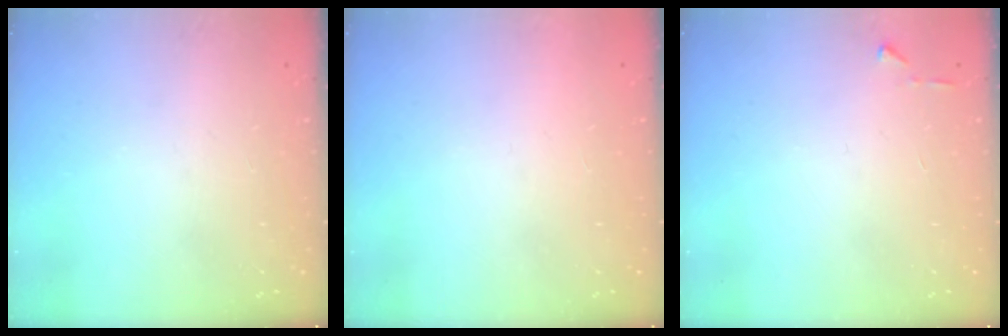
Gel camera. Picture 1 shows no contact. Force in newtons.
{"total": 1.5, "press": 1.5, "slide": 0.1}
{"total": 3.9, "press": 3.9, "slide": 0.5}